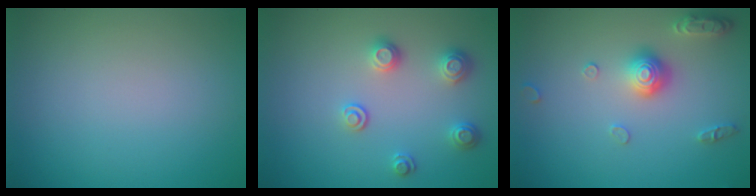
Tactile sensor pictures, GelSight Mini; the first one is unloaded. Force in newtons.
{"total": 2.3, "press": 2.3, "slide": 0.6}
{"total": 3.0, "press": 2.9, "slide": 0.7}